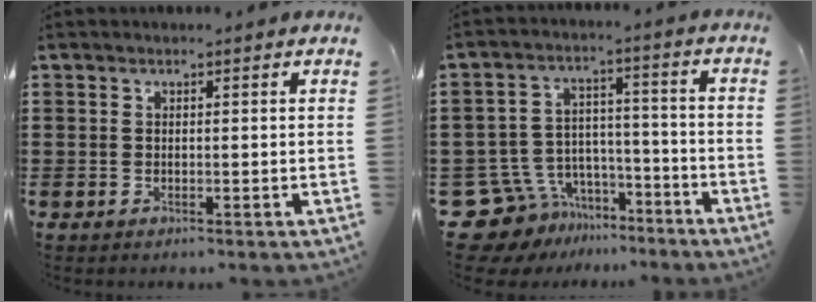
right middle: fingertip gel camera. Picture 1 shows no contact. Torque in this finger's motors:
{"motor_torque": [2.04, 0.10, -0.04, -0.02]}